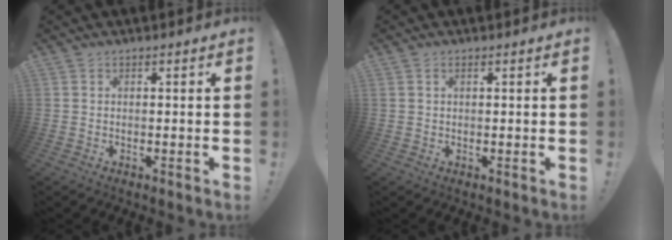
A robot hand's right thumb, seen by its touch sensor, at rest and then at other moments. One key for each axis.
{"total": 0.9, "fx": 0.5, "fy": 0.6, "fz": 0.6, "tx": -0.015, "ty": 0.002, "tz": 0.010}